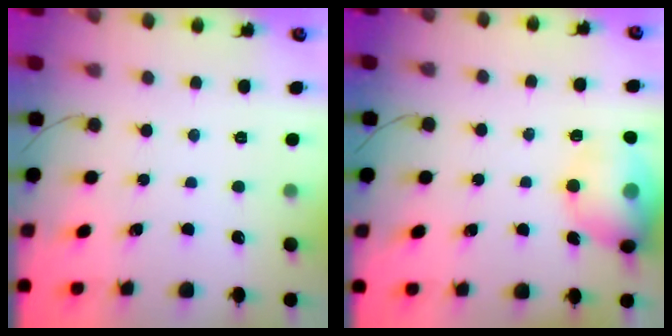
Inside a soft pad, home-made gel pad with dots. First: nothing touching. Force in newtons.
{"total": 14.0, "press": 13.9, "slide": 2.0}